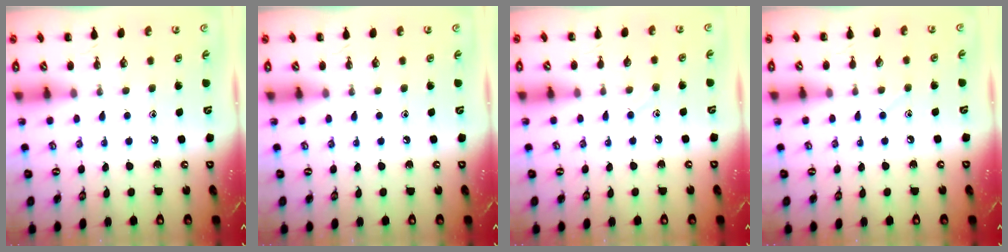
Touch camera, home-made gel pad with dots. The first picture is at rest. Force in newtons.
{"total": 0.0}
{"total": 2.0, "press": 2.0, "slide": 0.6}
{"total": 2.9, "press": 2.7, "slide": 0.9}